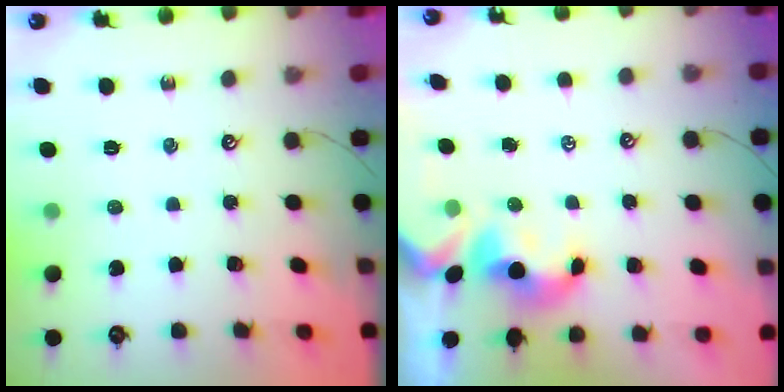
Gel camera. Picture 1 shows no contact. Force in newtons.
{"total": 2.1, "press": 1.9, "slide": 0.7}